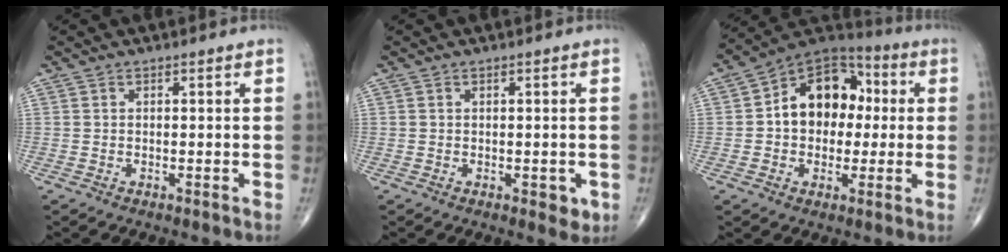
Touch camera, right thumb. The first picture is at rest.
{"total": 2.6, "force": [-0.5, 1.5, 2.0], "torque": [-0.013, -0.002, -0.003]}
{"total": 15.3, "force": [1.4, 11.1, 10.5], "torque": [-0.112, 0.032, 0.010]}